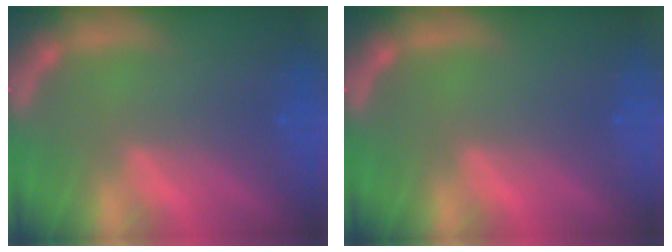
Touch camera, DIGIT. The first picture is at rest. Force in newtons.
{"total": 0.0}